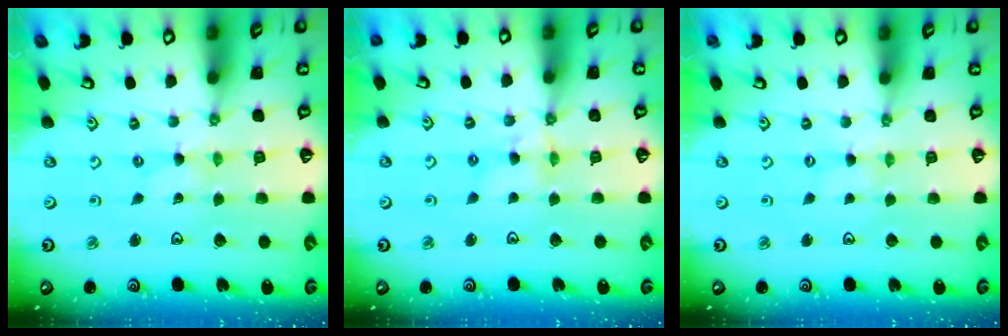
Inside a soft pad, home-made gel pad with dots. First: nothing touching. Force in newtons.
{"total": 4.8, "press": 4.7, "slide": 0.3}
{"total": 0.0}